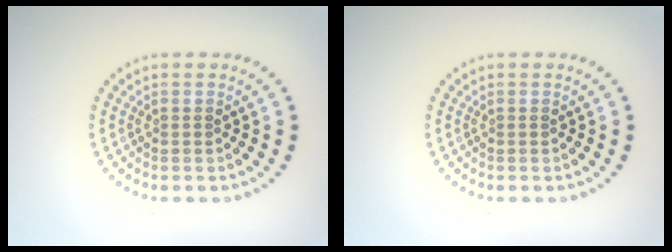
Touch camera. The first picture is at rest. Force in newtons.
{"total": 0.0}